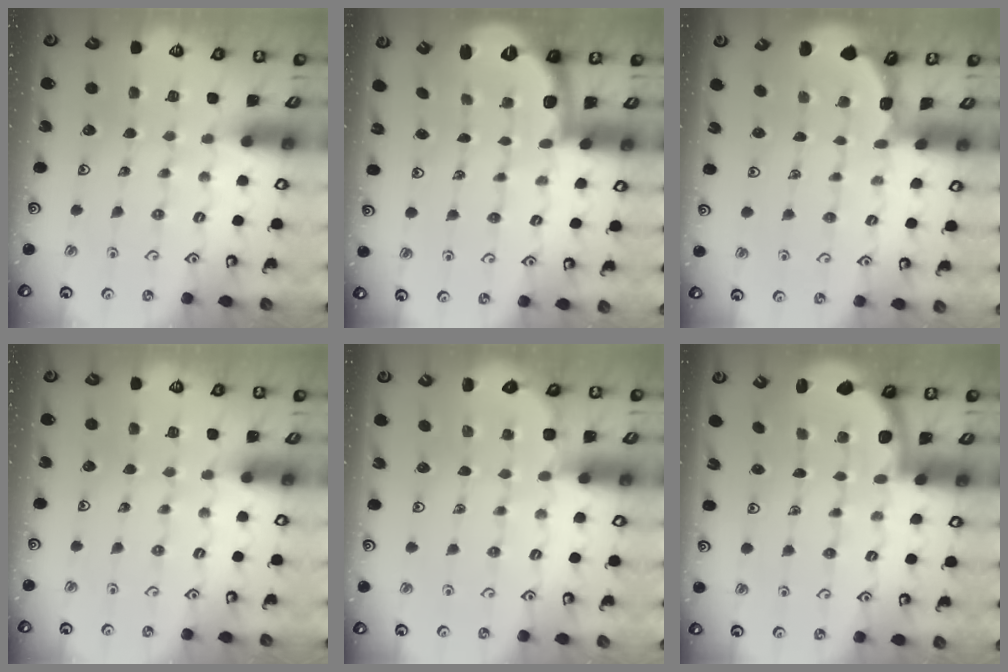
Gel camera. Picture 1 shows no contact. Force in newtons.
{"total": 2.8, "press": 1.9, "slide": 2.0}
{"total": 1.8, "press": 1.8, "slide": 0.3}
{"total": 0.0}
{"total": 2.7, "press": 2.7, "slide": 0.3}
{"total": 2.6, "press": 2.5, "slide": 0.6}